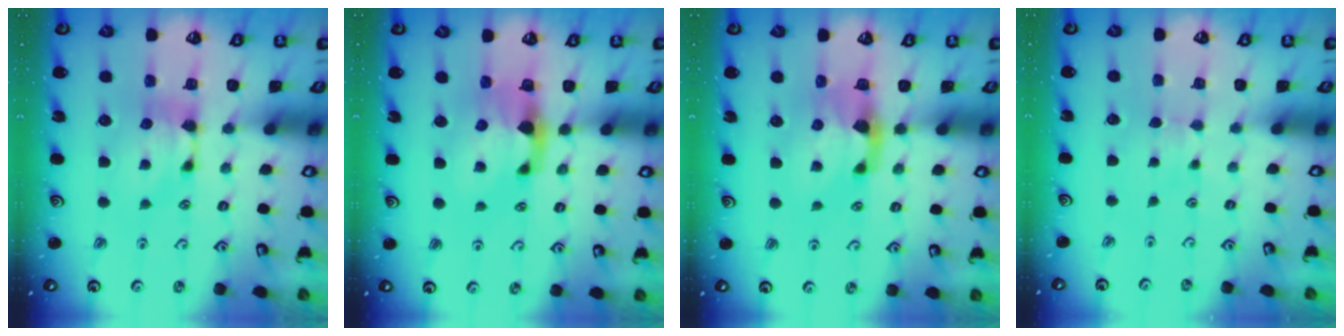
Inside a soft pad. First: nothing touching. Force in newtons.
{"total": 3.0, "press": 2.6, "slide": 1.4}
{"total": 2.3, "press": 2.1, "slide": 0.8}
{"total": 2.6, "press": 2.5, "slide": 0.2}